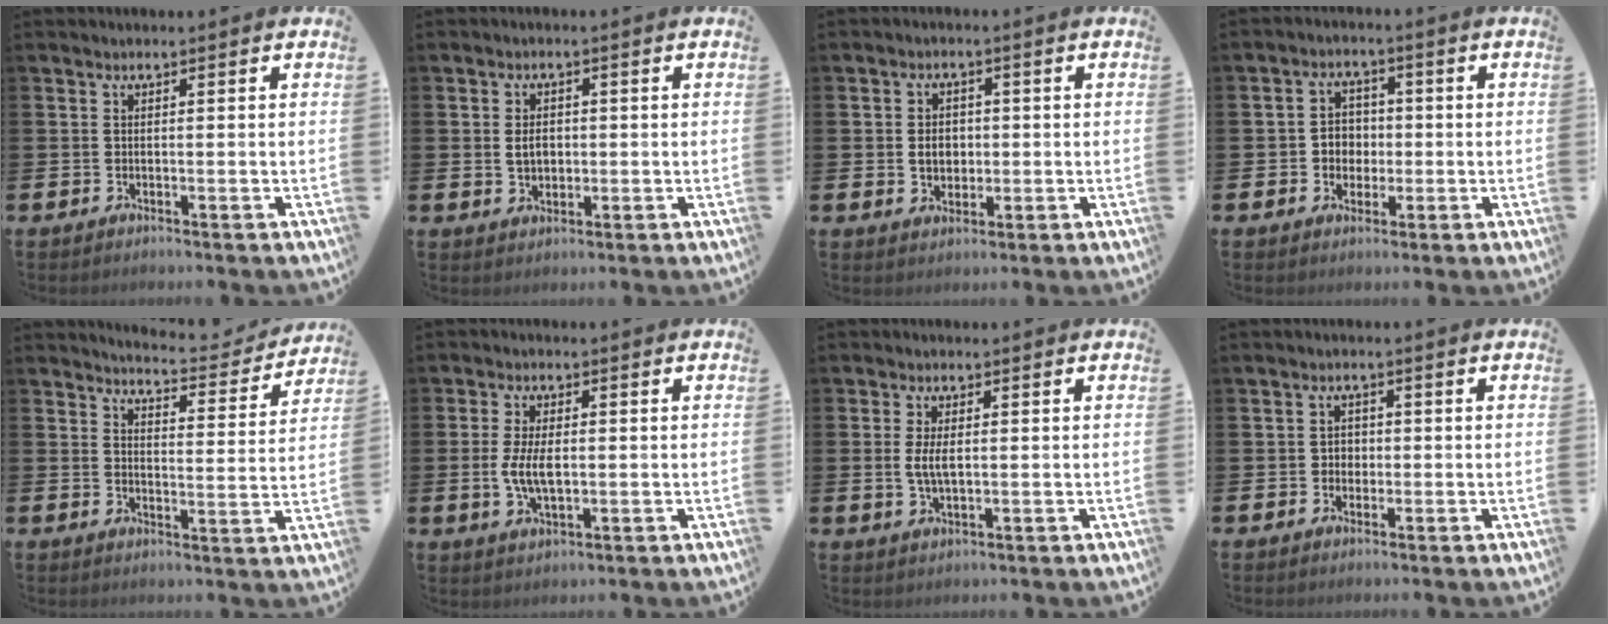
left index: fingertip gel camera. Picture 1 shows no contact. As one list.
[{"total": 2.9, "force": [0.3, 2.1, 2.0], "torque": [-0.023, 0.002, -0.001]}, {"total": 3.3, "force": [0.1, 2.7, 1.8], "torque": [-0.023, 0.005, -0.007]}, {"total": 3.6, "force": [-0.2, 3.4, 1.3], "torque": [-0.026, 0.005, -0.011]}, {"total": 5.2, "force": [5.1, 0.3, 0.5], "torque": [-0.019, -0.043, 0.086]}, {"total": 5.1, "force": [0.0, 2.5, 4.5], "torque": [-0.080, 0.001, -0.005]}, {"total": 3.4, "force": [0.4, 1.6, 3.0], "torque": [-0.057, 0.005, 0.004]}, {"total": 1.9, "force": [0.0, 1.7, 0.7], "torque": [-0.006, 0.005, -0.005]}]